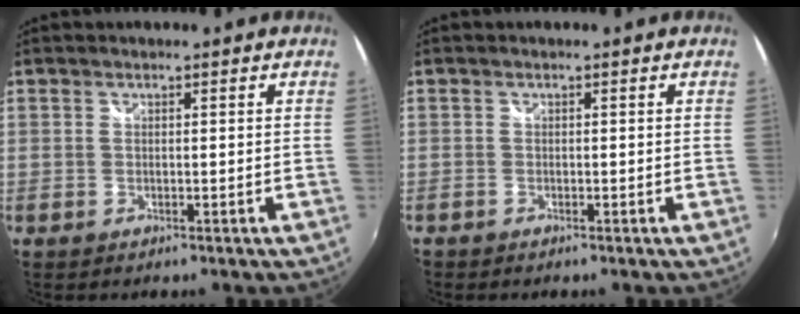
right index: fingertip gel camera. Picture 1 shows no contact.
{"total": 0.8, "force": [-0.6, 0.4, 0.0], "torque": [-0.003, 0.001, -0.014]}